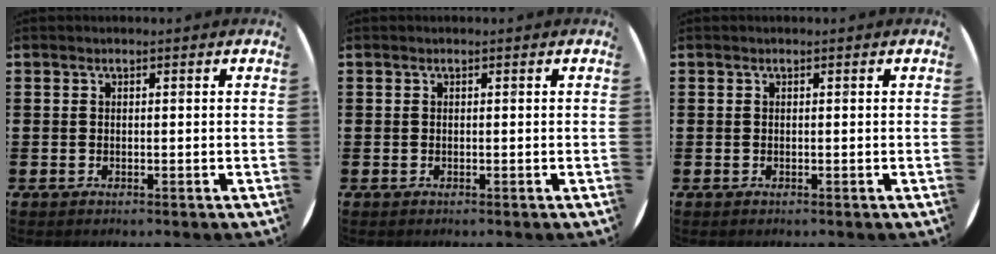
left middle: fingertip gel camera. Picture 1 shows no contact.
{"total": 0.0}
{"total": 0.0}